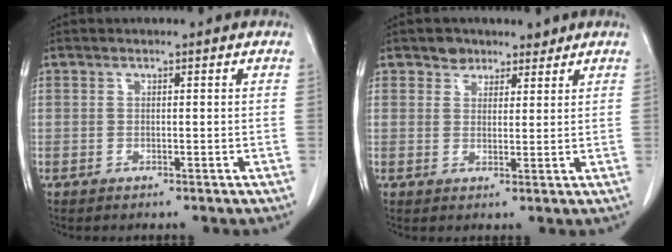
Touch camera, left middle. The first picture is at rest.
{"total": 3.2, "force": [2.4, 2.1, 0.2], "torque": [0.001, 0.005, 0.036]}